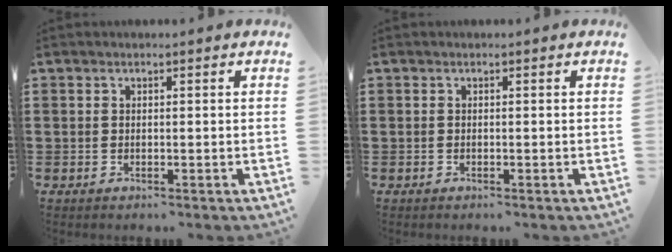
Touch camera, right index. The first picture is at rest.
{"total": 0.0}